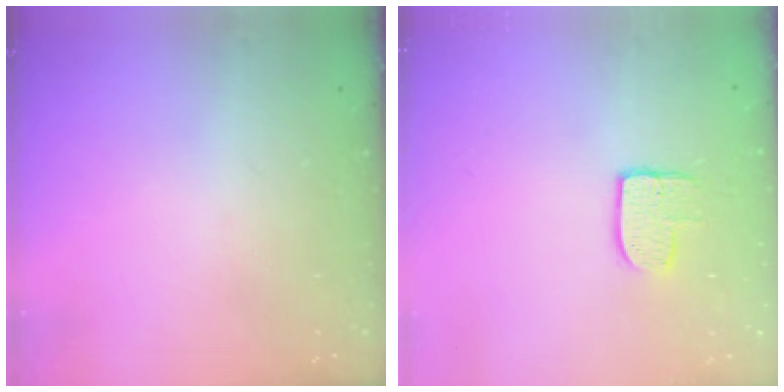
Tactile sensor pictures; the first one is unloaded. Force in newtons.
{"total": 7.4, "press": 7.4, "slide": 0.2}